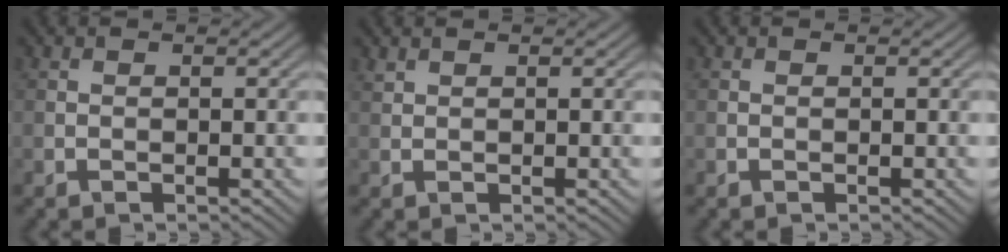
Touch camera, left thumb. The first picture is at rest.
{"total": 0.7, "force": [0.7, 0.2, 0.2], "torque": [-0.010, 0.002, 0.018]}
{"total": 0.0}